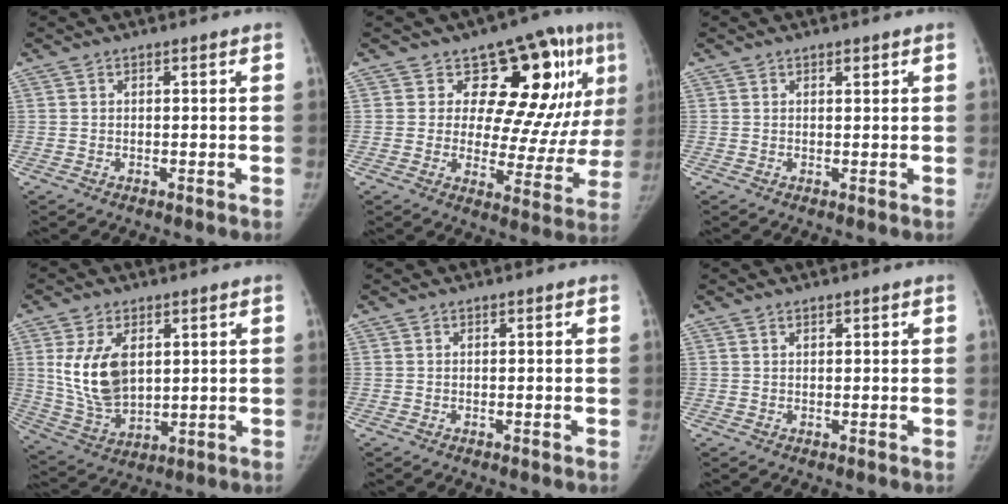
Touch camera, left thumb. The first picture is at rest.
{"total": 18.7, "force": [8.2, 9.5, 13.8], "torque": [-0.115, -0.035, 0.110]}
{"total": 1.0, "force": [0.7, 0.4, 0.6], "torque": [-0.004, -0.004, 0.009]}
{"total": 12.6, "force": [3.1, 7.6, 9.6], "torque": [-0.167, -0.018, 0.073]}
{"total": 0.0}
{"total": 0.8, "force": [0.6, 0.4, 0.4], "torque": [-0.002, -0.002, 0.007]}